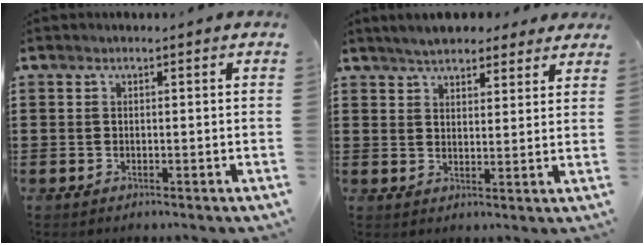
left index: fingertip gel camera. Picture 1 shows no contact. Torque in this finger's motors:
{"motor_torque": [2.14, 0.00, 0.26, -0.03]}